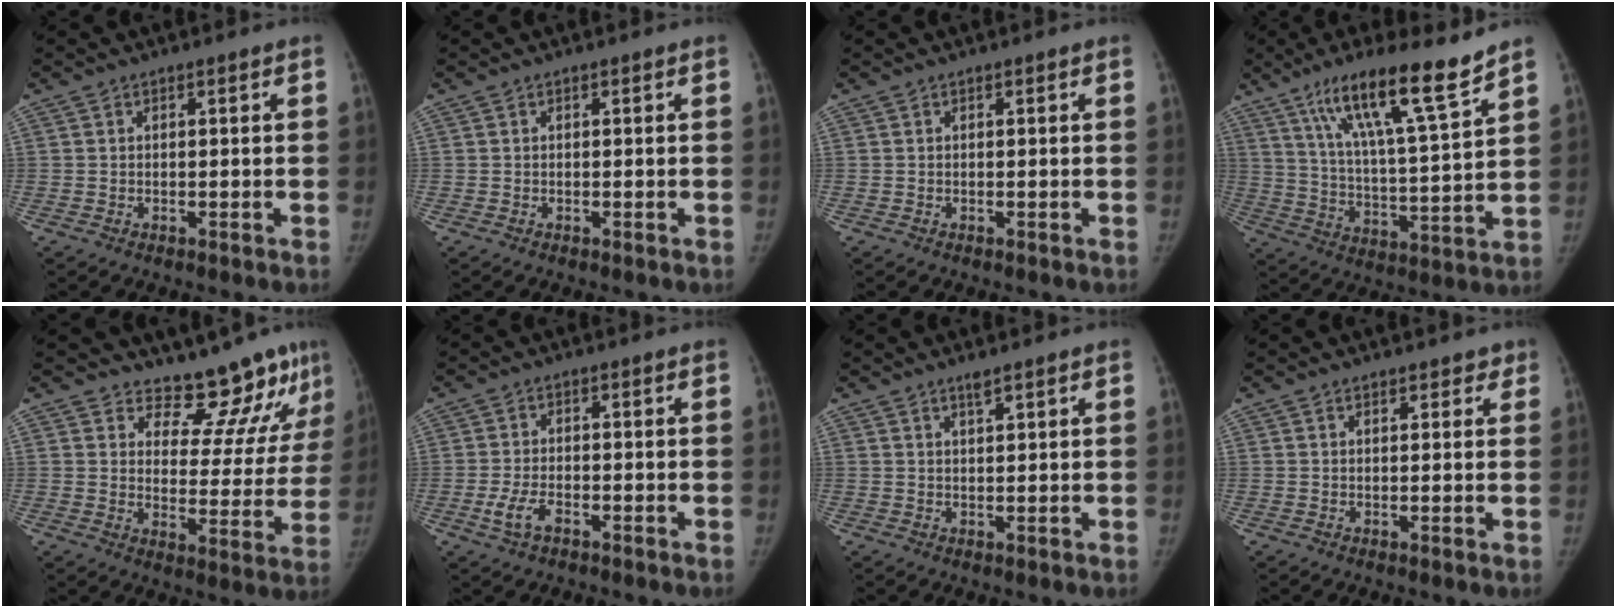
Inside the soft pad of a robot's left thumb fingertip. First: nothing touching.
{"total": 0.0}
{"total": 0.0}
{"total": 17.1, "force": [11.7, 1.9, 12.4], "torque": [-0.198, -0.059, 0.201]}
{"total": 13.2, "force": [12.0, 4.4, 3.3], "torque": [0.004, -0.106, 0.155]}
{"total": 4.0, "force": [-1.9, 1.9, 3.0], "torque": [-0.068, 0.007, -0.035]}
{"total": 1.8, "force": [1.4, 0.3, 1.1], "torque": [-0.017, -0.006, 0.026]}
{"total": 2.1, "force": [1.6, 1.2, 0.7], "torque": [0.016, -0.004, 0.014]}